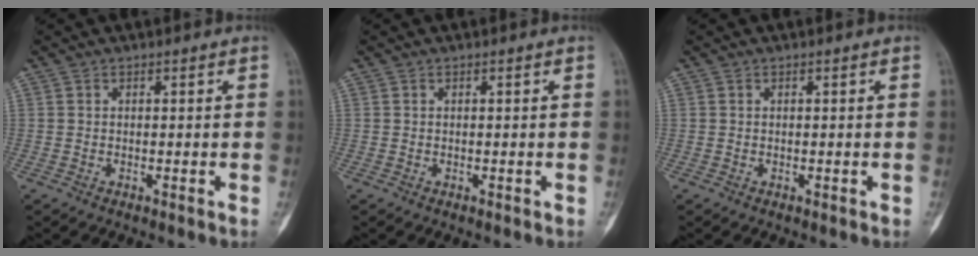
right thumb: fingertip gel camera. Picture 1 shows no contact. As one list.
[{"total": 0.0}, {"total": 0.0}]